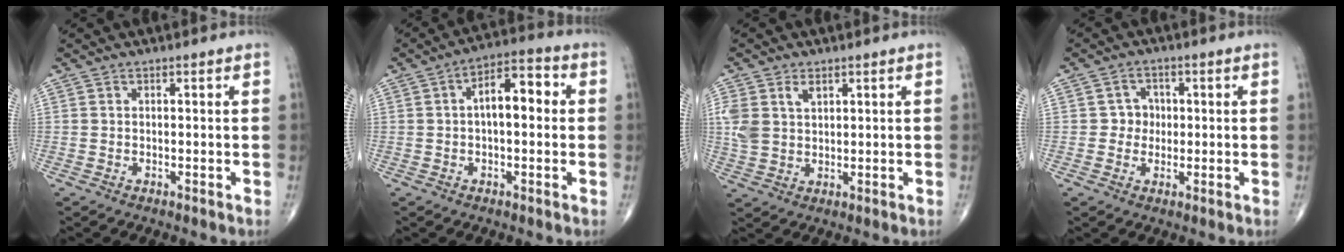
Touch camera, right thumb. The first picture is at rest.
{"total": 8.8, "force": [0.9, 4.2, 7.6], "torque": [-0.102, 0.030, 0.004]}
{"total": 6.8, "force": [2.4, 4.5, 4.6], "torque": [-0.096, 0.001, 0.054]}
{"total": 3.6, "force": [0.1, 3.4, 1.2], "torque": [0.011, 0.009, -0.005]}